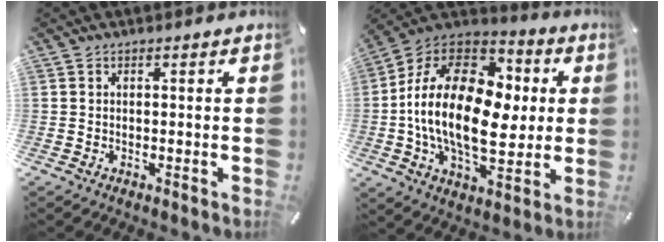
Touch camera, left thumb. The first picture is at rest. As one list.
[{"total": 23.3, "force": [-0.1, 14.4, 18.4], "torque": [-0.363, -0.005, -0.005]}]